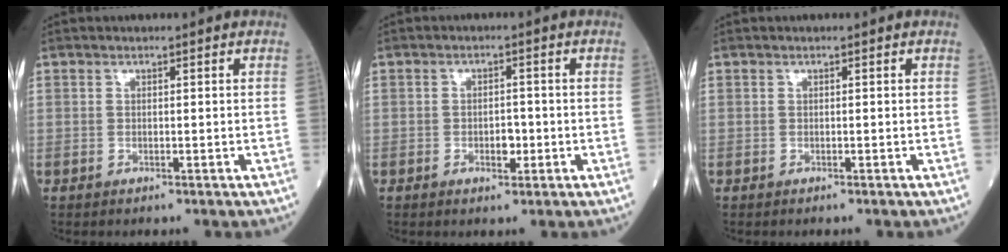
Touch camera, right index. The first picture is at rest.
{"total": 2.6, "force": [-0.8, 1.4, 2.1], "torque": [-0.026, 0.004, -0.009]}
{"total": 0.0}